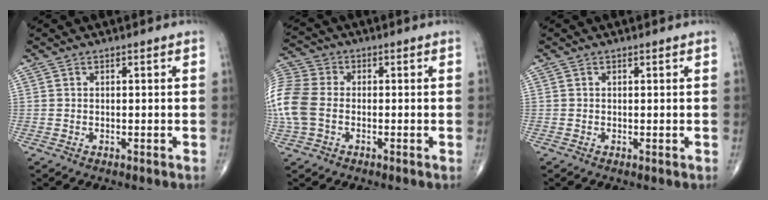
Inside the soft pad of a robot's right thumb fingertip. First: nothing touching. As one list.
[{"total": 14.0, "force": [-1.6, 10.4, 9.3], "torque": [-0.254, 0.017, -0.033]}, {"total": 0.0}]